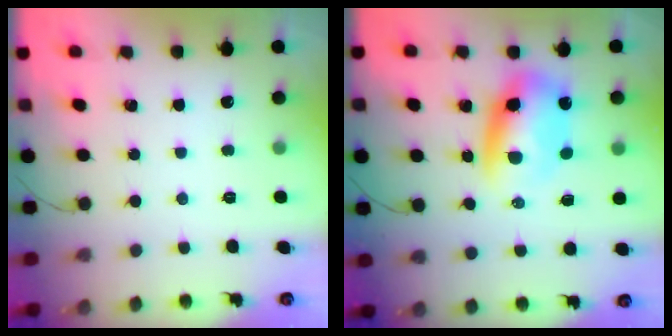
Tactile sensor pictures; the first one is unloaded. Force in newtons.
{"total": 9.5, "press": 9.1, "slide": 2.5}